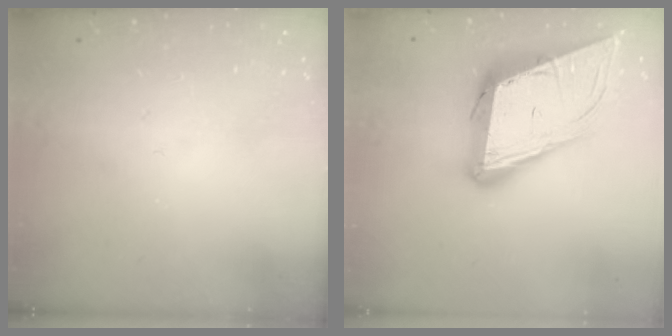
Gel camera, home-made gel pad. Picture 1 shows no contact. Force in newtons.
{"total": 17.7, "press": 17.2, "slide": 4.0}